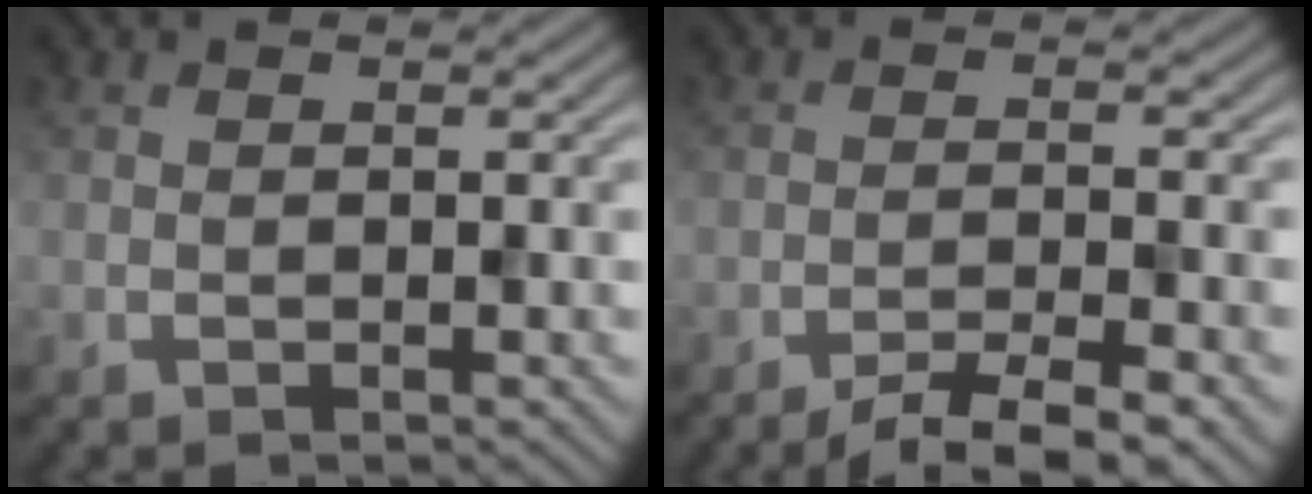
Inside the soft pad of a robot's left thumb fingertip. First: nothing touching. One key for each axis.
{"total": 5.3, "fx": -3.7, "fy": 0.7, "fz": 3.6, "tx": -0.056, "ty": 0.006, "tz": -0.065}